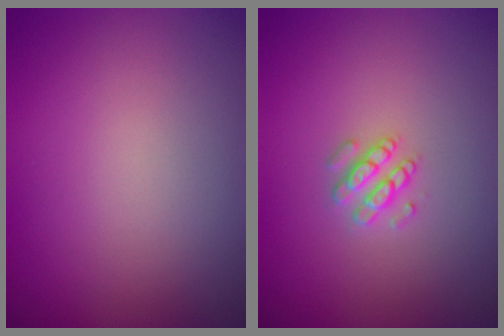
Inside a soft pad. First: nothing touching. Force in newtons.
{"total": 2.1, "press": 2.0, "slide": 0.5}